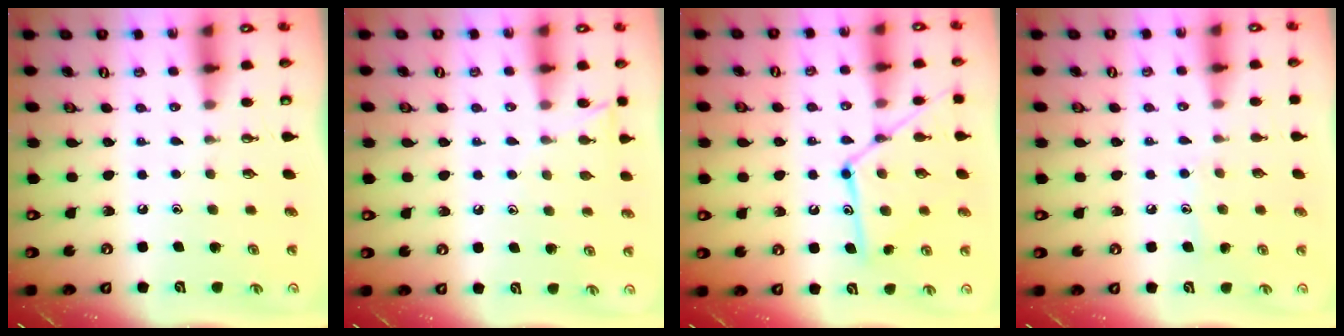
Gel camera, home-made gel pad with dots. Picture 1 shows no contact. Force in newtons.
{"total": 6.2, "press": 6.1, "slide": 0.6}
{"total": 14.8, "press": 14.8, "slide": 1.3}
{"total": 5.5, "press": 5.5, "slide": 0.4}